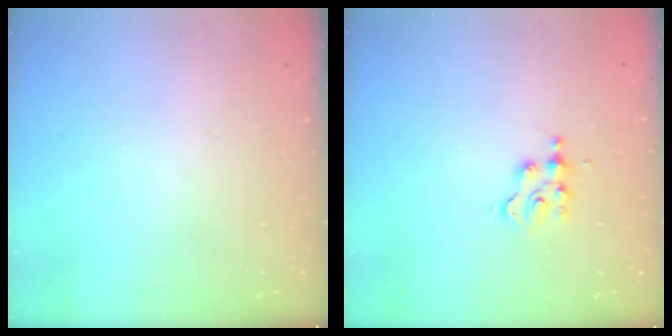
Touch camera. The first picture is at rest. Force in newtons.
{"total": 2.9, "press": 2.9, "slide": 0.2}